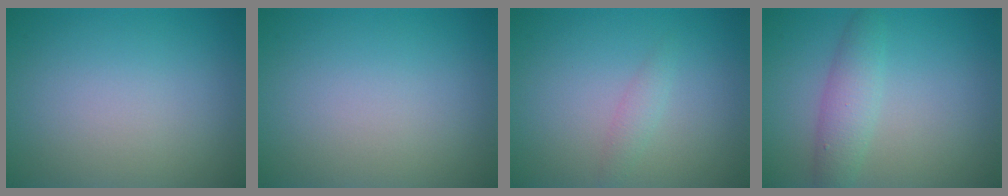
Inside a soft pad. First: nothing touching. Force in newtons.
{"total": 0.0}
{"total": 1.2, "press": 1.2, "slide": 0.0}
{"total": 2.8, "press": 2.8, "slide": 0.0}